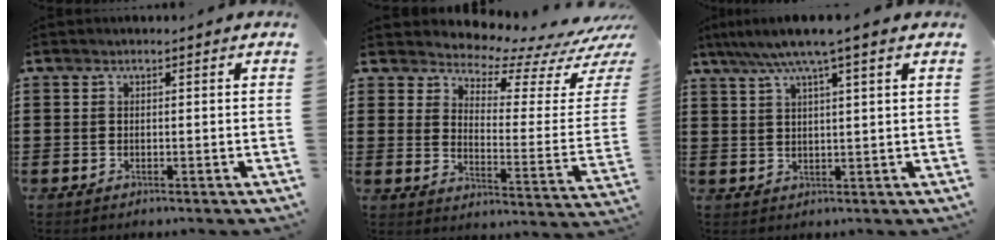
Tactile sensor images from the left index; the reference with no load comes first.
{"total": 4.4, "force": [4.1, 0.5, 1.3], "torque": [-0.037, -0.051, 0.062]}
{"total": 5.7, "force": [4.0, -0.2, 4.0], "torque": [-0.088, -0.007, 0.068]}